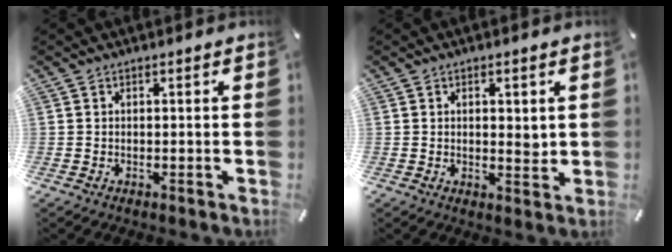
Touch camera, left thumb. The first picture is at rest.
{"total": 3.5, "force": [0.7, 1.8, 2.9], "torque": [-0.034, -0.005, 0.005]}